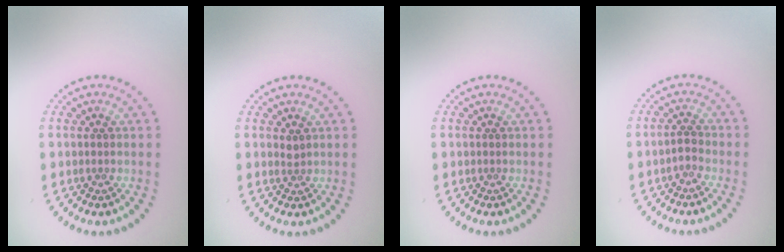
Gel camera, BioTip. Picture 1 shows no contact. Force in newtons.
{"total": 0.8, "press": 0.5, "slide": 0.6}
{"total": 0.0}
{"total": 0.9, "press": 0.8, "slide": 0.5}